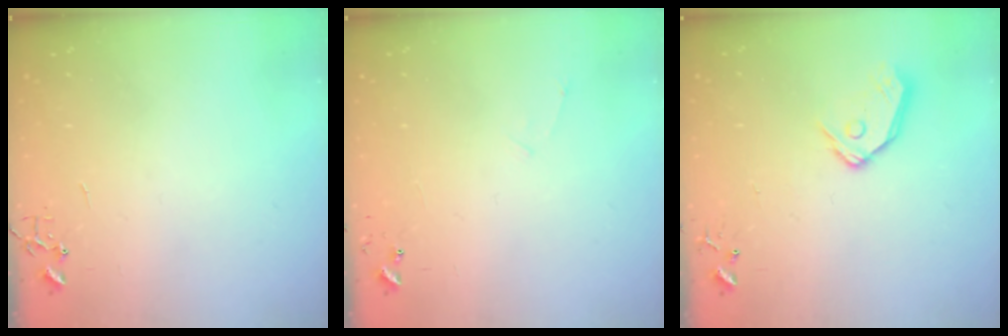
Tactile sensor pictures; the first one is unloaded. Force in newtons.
{"total": 4.8, "press": 4.8, "slide": 0.5}
{"total": 10.3, "press": 10.2, "slide": 1.4}